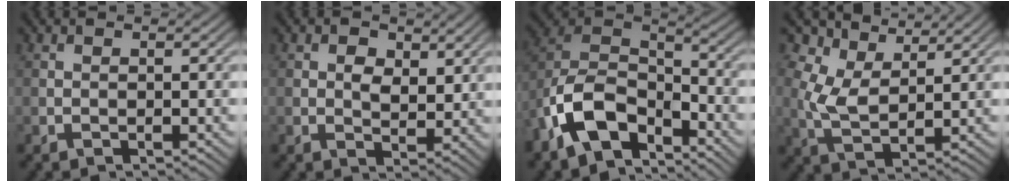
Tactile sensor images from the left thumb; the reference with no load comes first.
{"total": 4.0, "force": [1.4, 2.4, 2.8], "torque": [-0.052, -0.007, 0.027]}
{"total": 13.0, "force": [-7.6, 6.8, 8.0], "torque": [-0.178, -0.012, -0.161]}
{"total": 6.2, "force": [3.8, 3.3, 3.7], "torque": [-0.093, -0.001, 0.079]}